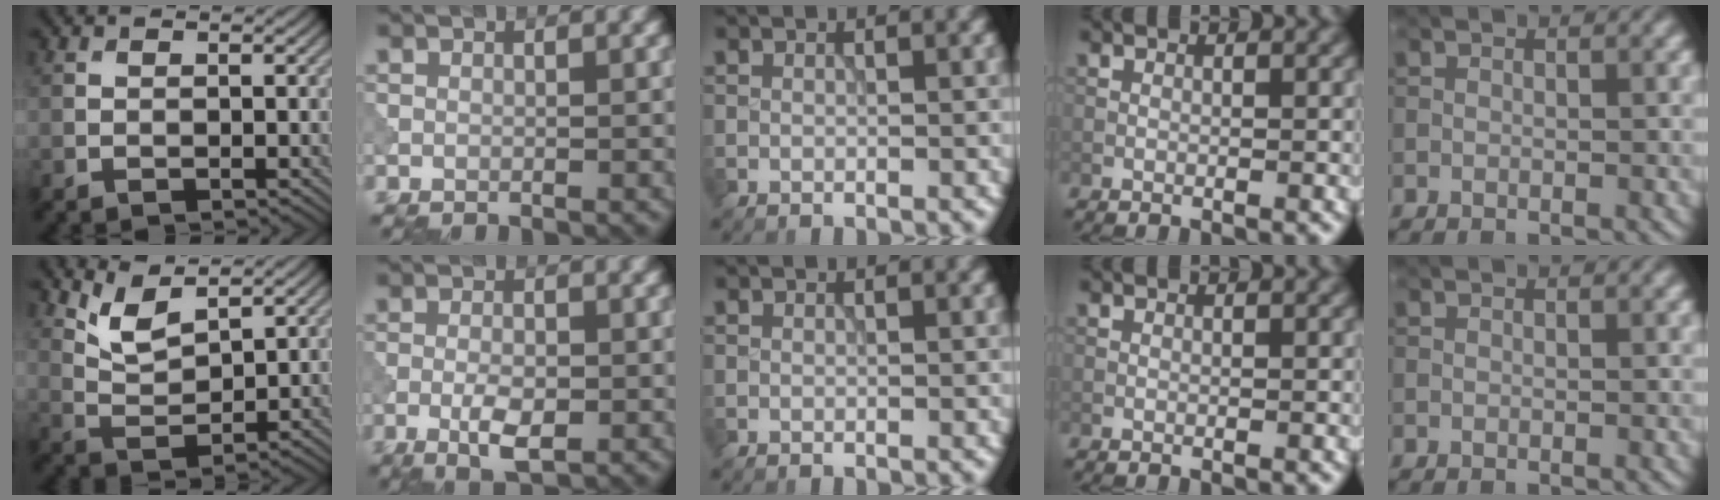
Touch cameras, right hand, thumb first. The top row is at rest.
{"thumb": {"total": 4.9, "force": [3.5, 1.5, 3.0], "torque": [-0.078, -0.006, 0.077]}, "index": {"total": 3.3, "force": [-1.1, 1.3, 2.8], "torque": [-0.053, -0.002, -0.022]}}